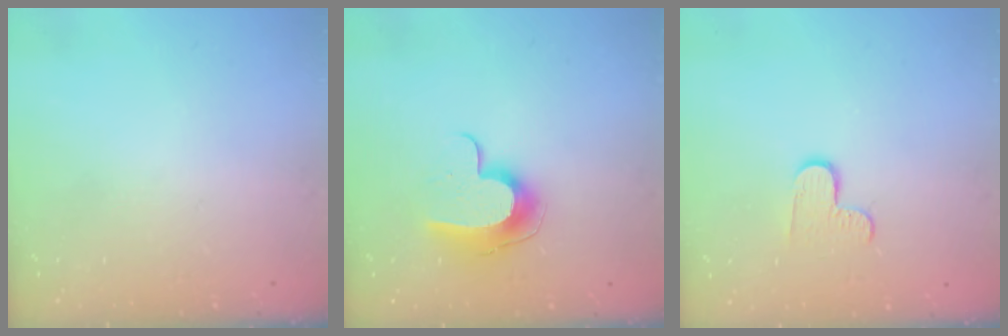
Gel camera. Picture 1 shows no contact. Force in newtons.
{"total": 10.2, "press": 10.2, "slide": 0.1}
{"total": 4.5, "press": 4.5, "slide": 0.4}